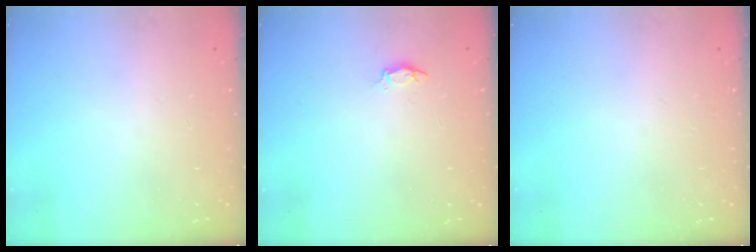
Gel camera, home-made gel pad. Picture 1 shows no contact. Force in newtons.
{"total": 2.9, "press": 2.9, "slide": 0.4}
{"total": 0.0}